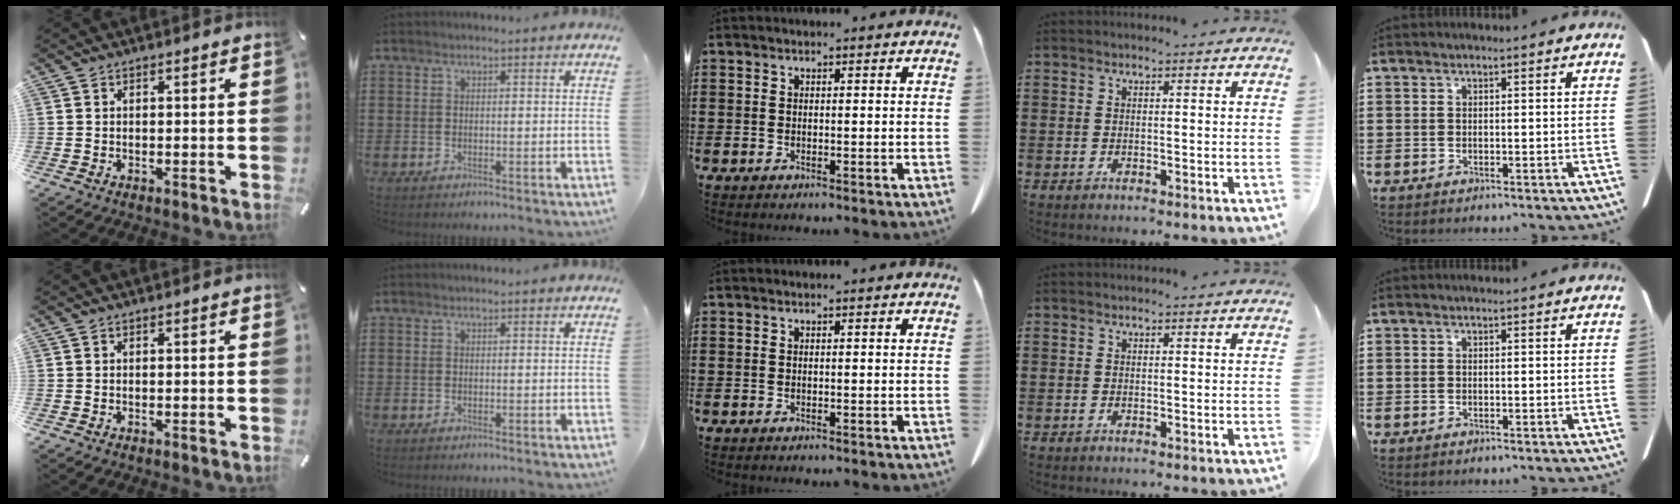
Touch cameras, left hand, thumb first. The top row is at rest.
{}